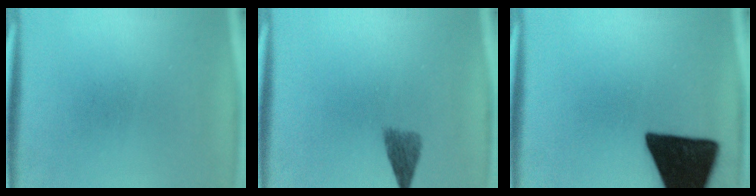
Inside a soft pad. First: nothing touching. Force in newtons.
{"total": 2.9}
{"total": 19.2}